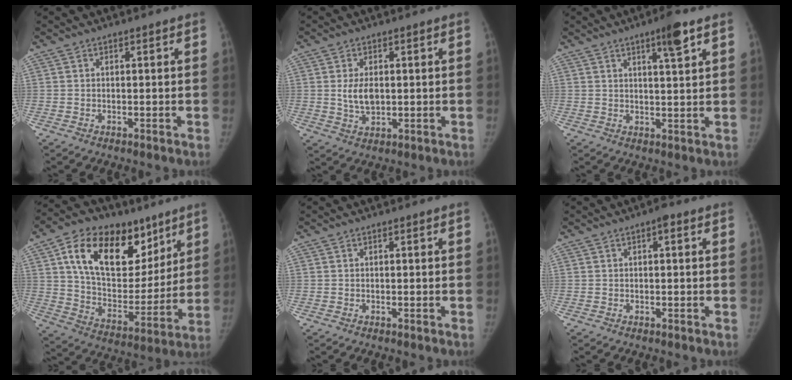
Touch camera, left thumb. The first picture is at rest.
{"total": 4.9, "force": [0.4, 3.0, 3.9], "torque": [-0.068, -0.007, 0.014]}
{"total": 5.5, "force": [3.2, 0.6, 4.4], "torque": [-0.064, -0.017, 0.050]}
{"total": 24.6, "force": [12.0, 14.8, 15.6], "torque": [-0.214, -0.028, 0.204]}
{"total": 0.0}
{"total": 1.5, "force": [0.5, 0.5, 1.3], "torque": [-0.018, 0.004, 0.001]}